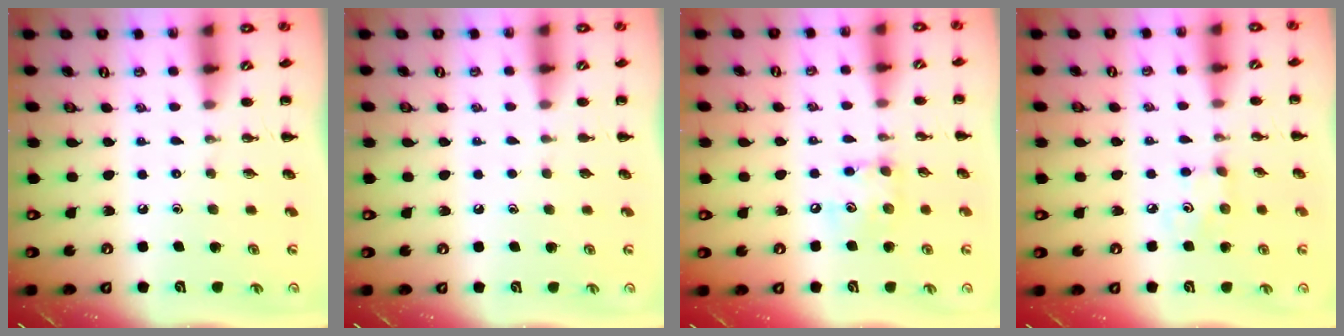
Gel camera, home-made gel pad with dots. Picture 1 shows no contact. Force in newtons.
{"total": 0.8, "press": 0.8, "slide": 0.1}
{"total": 8.0, "press": 8.0, "slide": 0.8}
{"total": 3.3, "press": 3.2, "slide": 0.8}